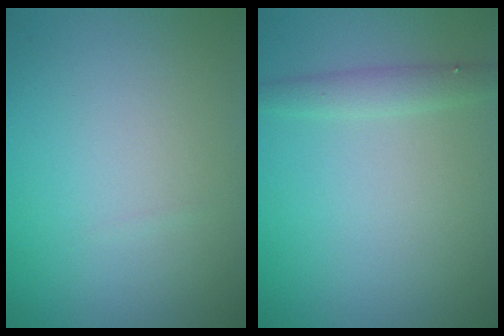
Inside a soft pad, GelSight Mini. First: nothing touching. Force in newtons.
{"total": 1.6, "press": 1.6, "slide": 0.0}